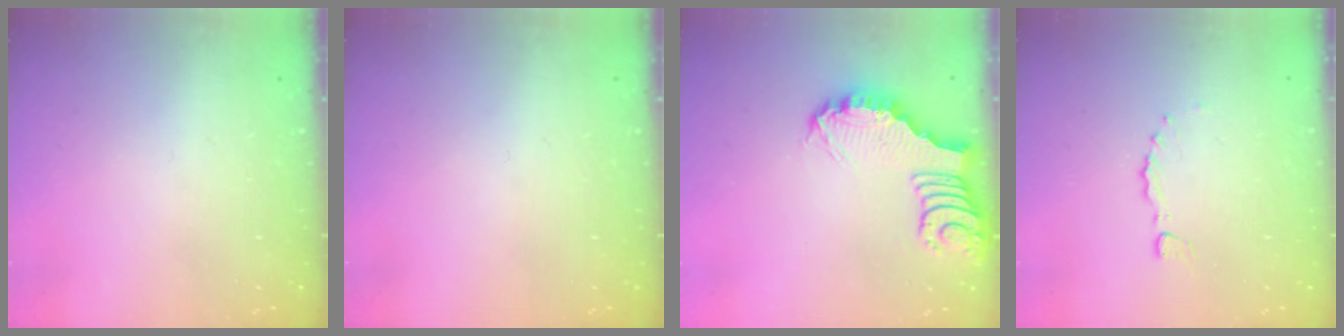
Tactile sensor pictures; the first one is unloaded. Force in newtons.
{"total": 0.0}
{"total": 3.3, "press": 3.3, "slide": 0.2}
{"total": 0.0}